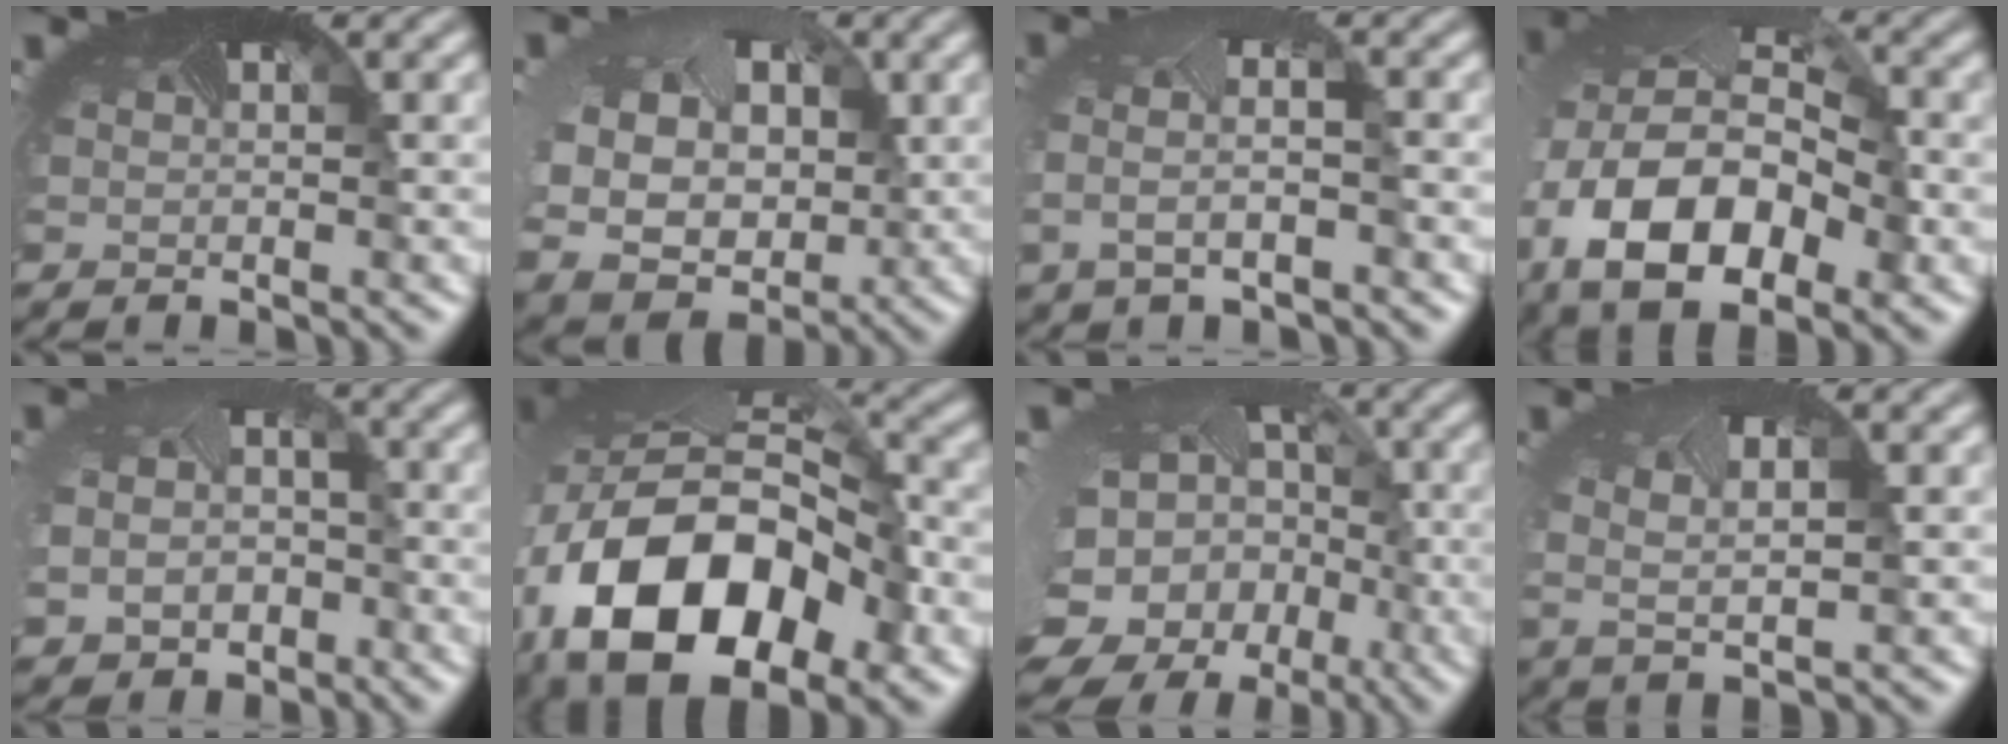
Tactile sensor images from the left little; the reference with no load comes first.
{"total": 10.2, "force": [0.3, 8.2, 6.2], "torque": [-0.126, -0.028, 0.015]}
{"total": 2.8, "force": [-0.7, 1.0, 2.5], "torque": [-0.080, -0.011, -0.014]}
{"total": 14.2, "force": [-4.4, 9.4, 9.7], "torque": [-0.215, -0.034, -0.069]}
{"total": 7.3, "force": [-2.7, 5.9, 3.4], "torque": [-0.081, -0.048, -0.034]}
{"total": 16.7, "force": [-5.4, 11.1, 11.3], "torque": [-0.242, -0.029, -0.084]}
{"total": 16.0, "force": [-7.3, 12.8, 6.1], "torque": [-0.151, -0.085, -0.085]}
{"total": 2.0, "force": [0.0, 0.7, 1.8], "torque": [-0.062, -0.013, -0.001]}